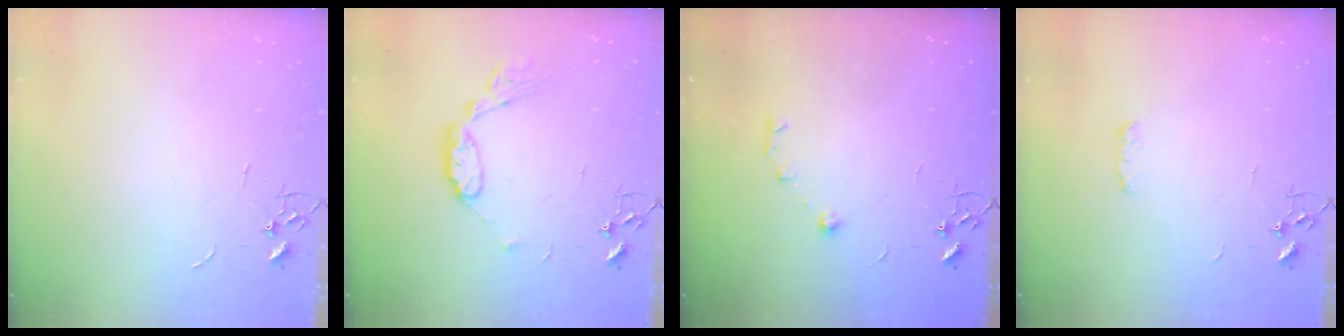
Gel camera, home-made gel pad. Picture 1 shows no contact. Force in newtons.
{"total": 8.7, "press": 8.7, "slide": 0.1}
{"total": 7.3, "press": 7.2, "slide": 1.4}
{"total": 3.9, "press": 3.8, "slide": 0.7}